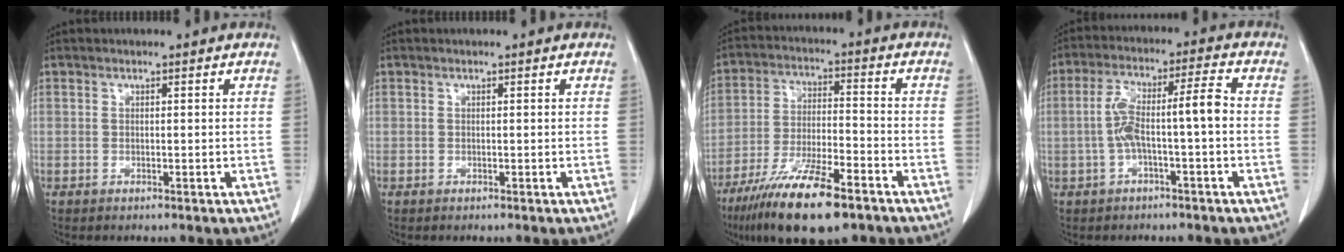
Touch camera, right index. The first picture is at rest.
{"total": 0.0}
{"total": 15.2, "force": [-10.1, 2.9, 10.9], "torque": [-0.208, -0.032, -0.180]}
{"total": 8.0, "force": [-1.1, 1.0, 7.8], "torque": [-0.151, 0.036, -0.020]}